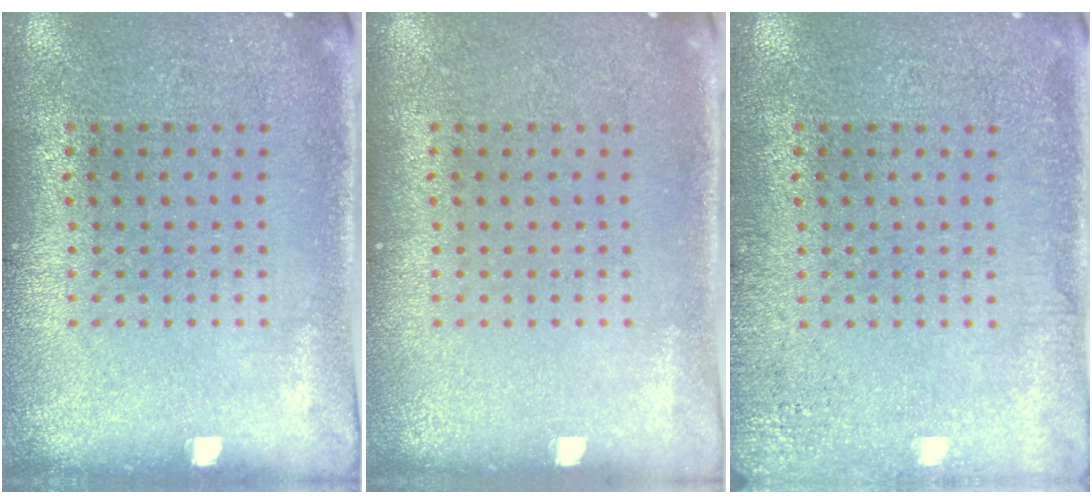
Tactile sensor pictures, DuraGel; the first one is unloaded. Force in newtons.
{"total": 0.0}
{"total": 2.3, "press": 2.2, "slide": 0.3}